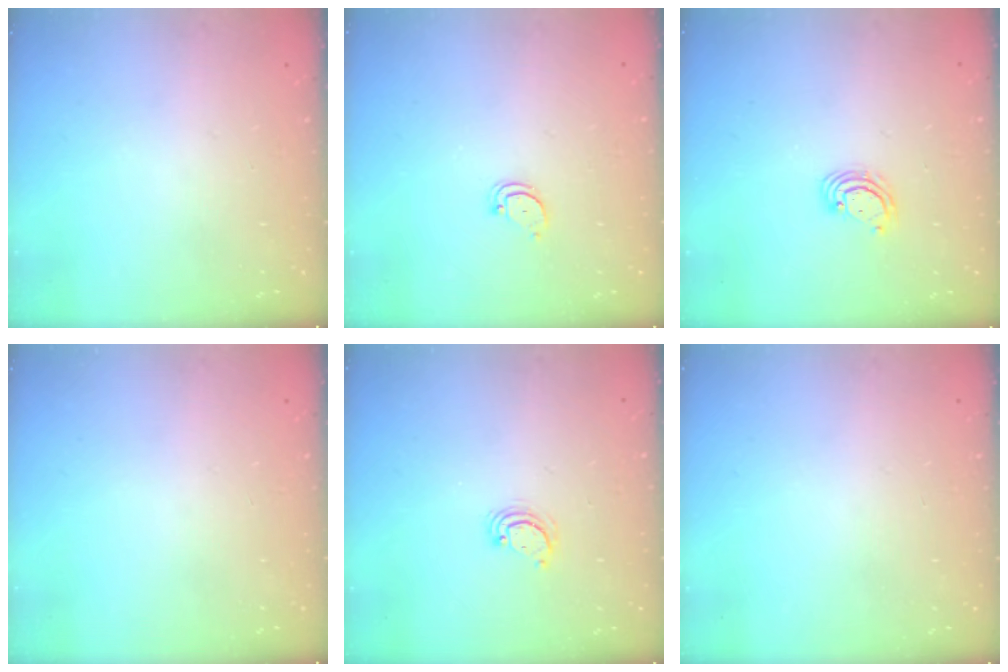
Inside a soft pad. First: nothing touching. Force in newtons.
{"total": 2.4, "press": 2.4, "slide": 0.2}
{"total": 3.0, "press": 2.9, "slide": 0.3}
{"total": 0.0}
{"total": 3.3, "press": 3.3, "slide": 0.3}
{"total": 0.0}